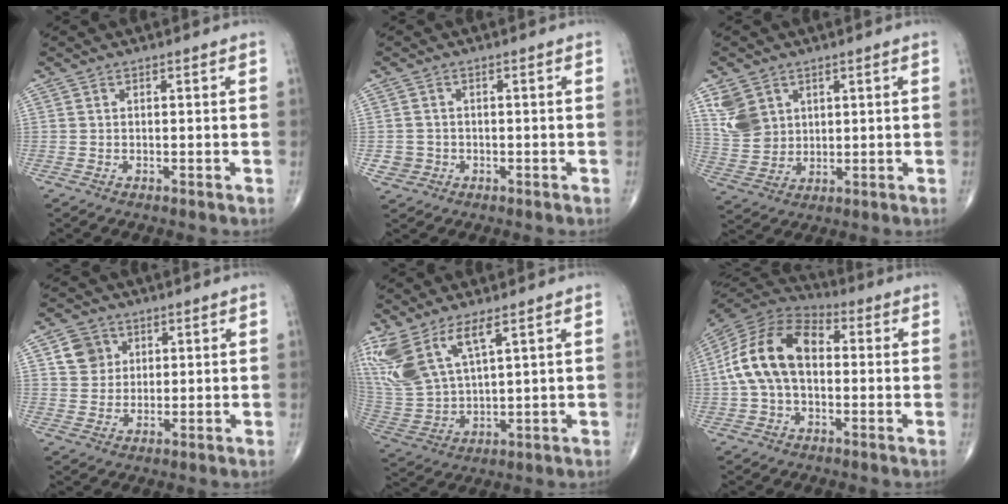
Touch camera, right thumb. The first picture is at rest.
{"total": 2.6, "force": [-0.6, 2.5, 0.2], "torque": [0.012, 0.007, -0.012]}
{"total": 7.8, "force": [3.5, 6.0, 3.6], "torque": [-0.058, -0.011, 0.084]}
{"total": 5.6, "force": [2.1, 5.0, 1.6], "torque": [-0.003, -0.005, 0.036]}
{"total": 13.9, "force": [8.0, 5.3, 10.2], "torque": [-0.231, -0.027, 0.179]}
{"total": 15.4, "force": [0.6, 9.7, 11.9], "torque": [-0.225, 0.040, 0.000]}